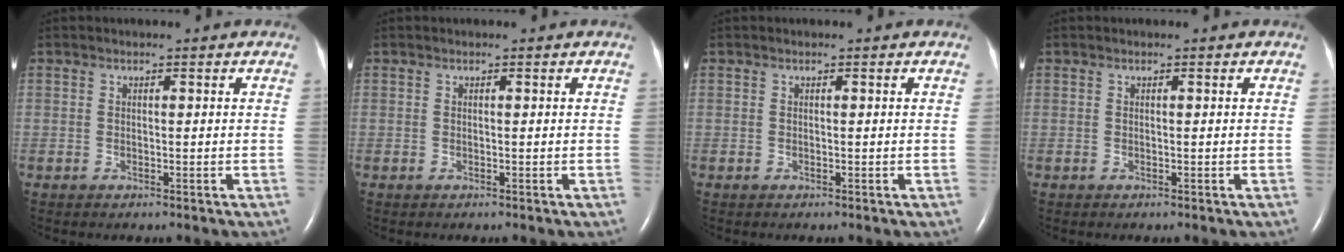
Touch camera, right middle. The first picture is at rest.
{"total": 0.0}
{"total": 0.0}
{"total": 0.0}